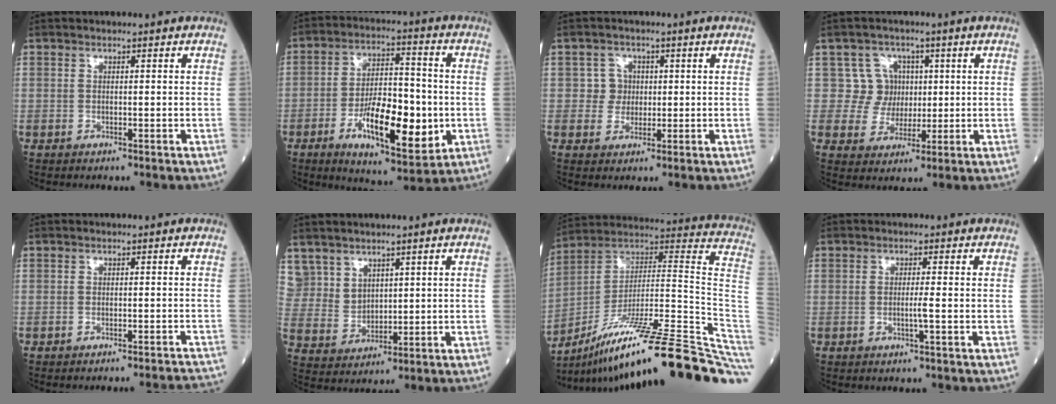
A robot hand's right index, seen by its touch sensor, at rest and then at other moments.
{"total": 14.5, "force": [-3.8, 4.7, 13.2], "torque": [-0.225, -0.006, -0.061]}
{"total": 2.9, "force": [0.3, 2.9, 0.1], "torque": [0.010, 0.006, 0.001]}
{"total": 5.4, "force": [1.2, 5.3, 0.0], "torque": [0.013, 0.011, 0.019]}
{"total": 11.6, "force": [-11.3, -0.8, 2.3], "torque": [-0.006, -0.008, -0.124]}
{"total": 6.9, "force": [4.5, 5.1, 0.8], "torque": [-0.022, 0.013, 0.107]}
{"total": 33.5, "force": [-22.7, 1.8, 24.6], "torque": [-0.249, 0.010, -0.346]}
{"total": 1.7, "force": [-0.5, -0.4, 1.5], "torque": [-0.029, -0.002, -0.011]}